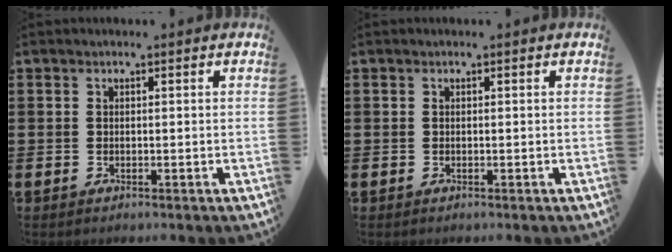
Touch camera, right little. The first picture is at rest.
{"total": 0.0}